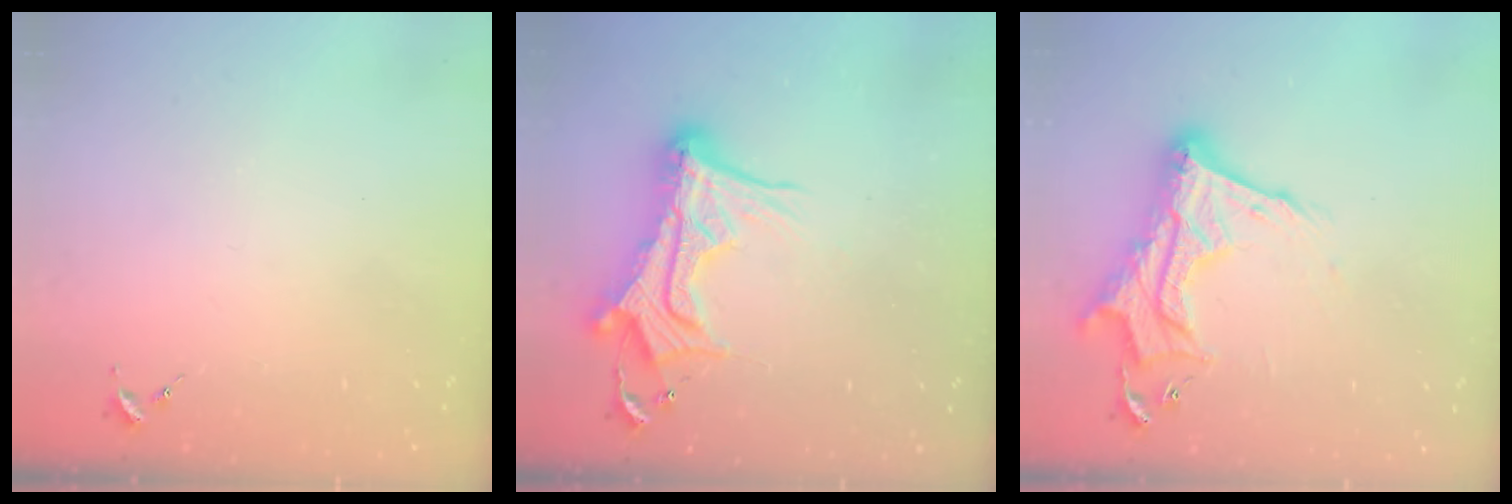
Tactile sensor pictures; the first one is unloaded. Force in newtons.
{"total": 23.8, "press": 23.7, "slide": 2.2}
{"total": 17.7, "press": 17.6, "slide": 1.6}